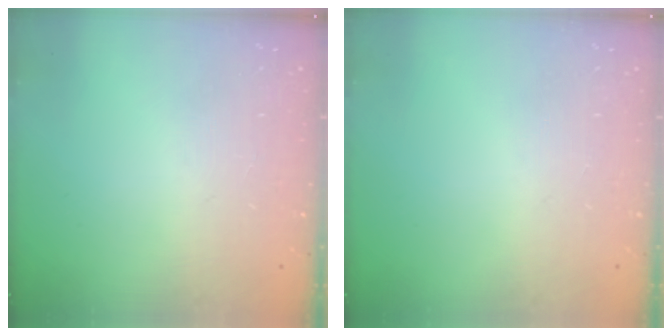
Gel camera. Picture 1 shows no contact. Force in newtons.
{"total": 0.0}